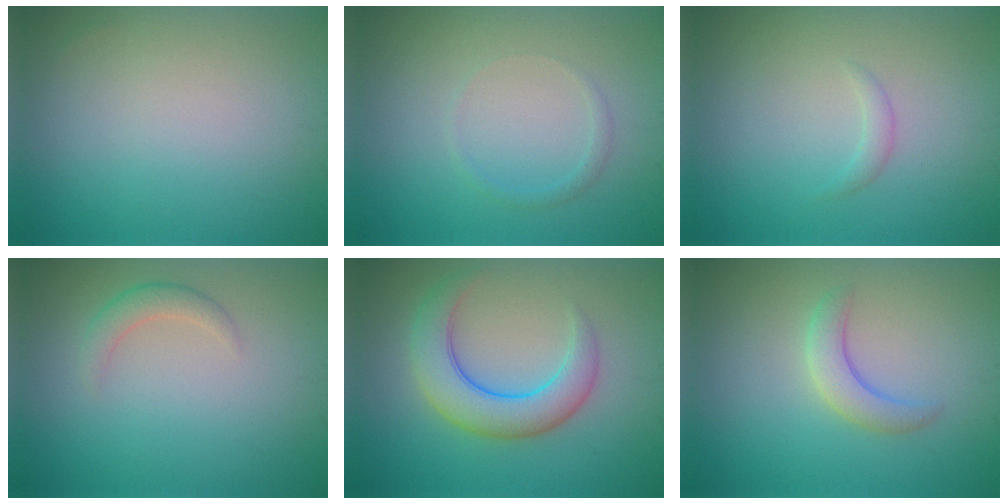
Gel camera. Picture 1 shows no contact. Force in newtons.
{"total": 0.8, "press": 0.8, "slide": 0.1}
{"total": 0.8, "press": 0.8, "slide": 0.1}
{"total": 1.6, "press": 1.6, "slide": 0.1}
{"total": 5.5, "press": 5.5, "slide": 0.3}
{"total": 2.5, "press": 2.5, "slide": 0.2}